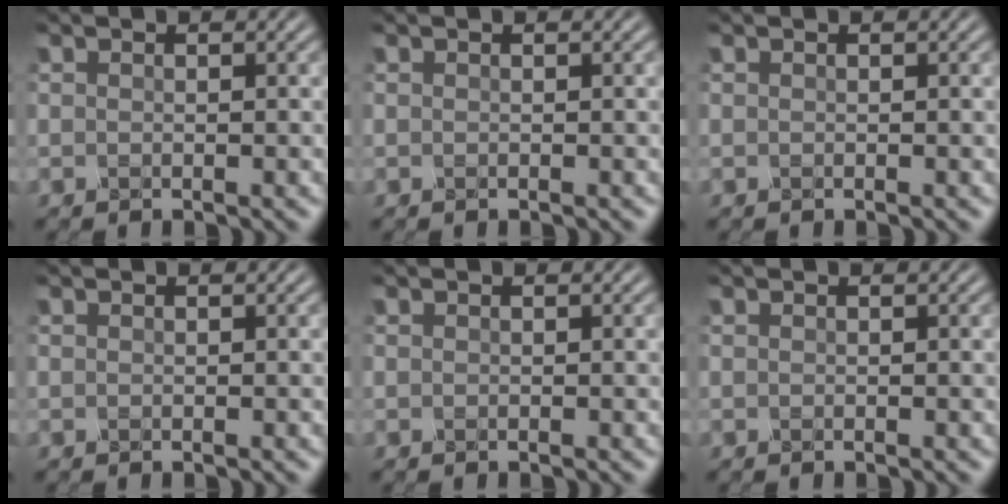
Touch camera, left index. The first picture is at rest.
{"total": 0.0}
{"total": 0.0}
{"total": 0.0}
{"total": 0.0}
{"total": 0.0}